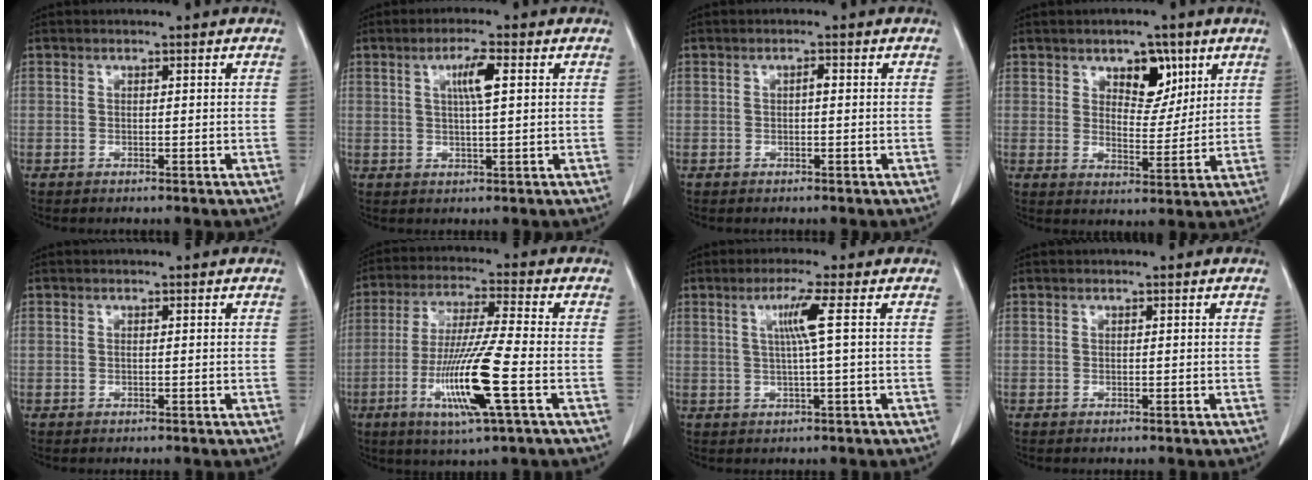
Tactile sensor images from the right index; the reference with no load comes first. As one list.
[{"total": 4.4, "force": [1.3, 0.2, 4.1], "torque": [-0.076, 0.000, 0.023]}, {"total": 0.8, "force": [0.0, 0.2, 0.8], "torque": [-0.015, 0.002, 0.000]}, {"total": 6.7, "force": [3.6, 3.7, 4.3], "torque": [-0.060, 0.003, 0.059]}, {"total": 0.0}, {"total": 13.3, "force": [-4.2, -0.3, 12.6], "torque": [-0.253, -0.022, -0.082]}, {"total": 4.3, "force": [1.0, -1.2, 4.0], "torque": [-0.083, 0.001, 0.020]}, {"total": 0.0}]